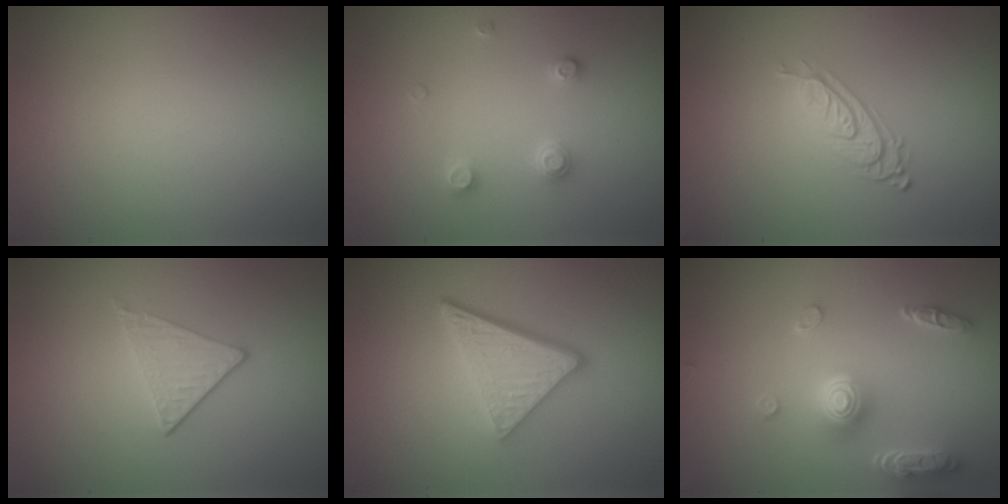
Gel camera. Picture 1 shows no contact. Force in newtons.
{"total": 1.8, "press": 1.7, "slide": 0.3}
{"total": 2.9, "press": 1.9, "slide": 2.1}
{"total": 1.7, "press": 1.4, "slide": 1.0}
{"total": 4.8, "press": 3.4, "slide": 3.4}
{"total": 4.3, "press": 3.7, "slide": 2.2}